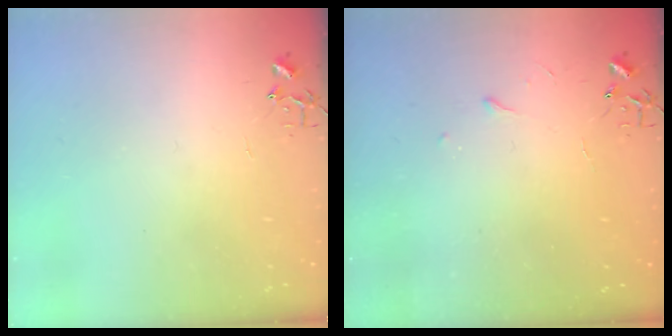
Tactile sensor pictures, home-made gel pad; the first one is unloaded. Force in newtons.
{"total": 3.6, "press": 3.5, "slide": 0.5}